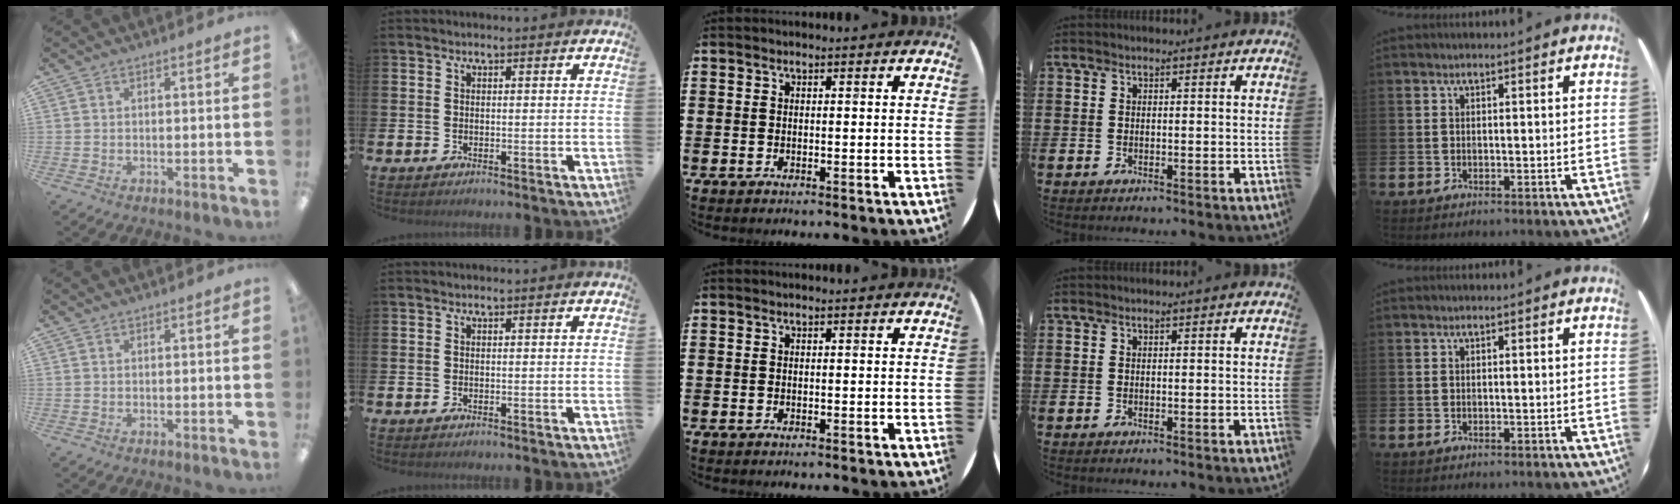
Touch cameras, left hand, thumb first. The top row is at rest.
{}